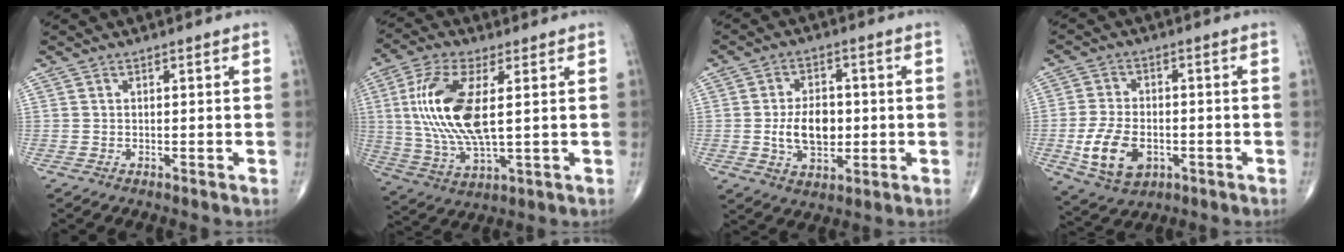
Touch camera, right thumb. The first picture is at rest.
{"total": 15.5, "force": [2.2, 5.8, 14.2], "torque": [-0.307, -0.009, 0.046]}
{"total": 9.2, "force": [-0.6, 5.8, 7.1], "torque": [-0.099, 0.001, -0.007]}
{"total": 10.5, "force": [-2.9, 6.8, 7.6], "torque": [-0.135, 0.003, -0.043]}